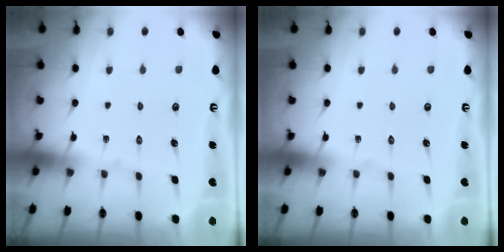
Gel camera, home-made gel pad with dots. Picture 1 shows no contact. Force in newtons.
{"total": 0.0}